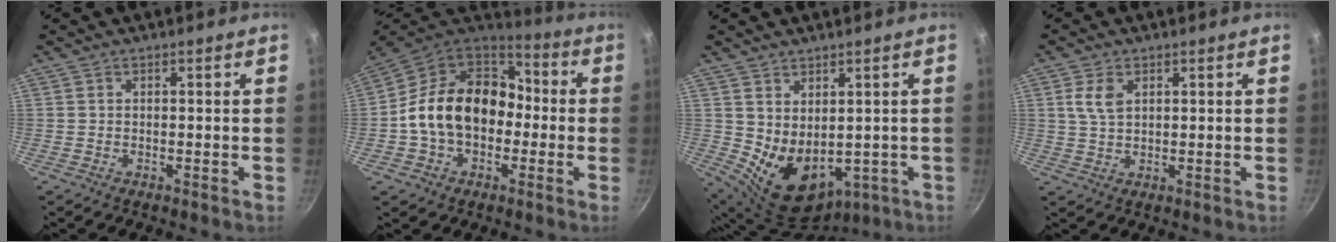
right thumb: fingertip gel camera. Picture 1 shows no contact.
{"total": 19.5, "force": [-1.5, 14.5, 12.9], "torque": [-0.193, 0.053, -0.035]}
{"total": 11.9, "force": [0.3, 8.2, 8.6], "torque": [-0.117, -0.026, 0.040]}
{"total": 4.5, "force": [1.7, 2.7, 3.2], "torque": [-0.060, -0.004, 0.033]}